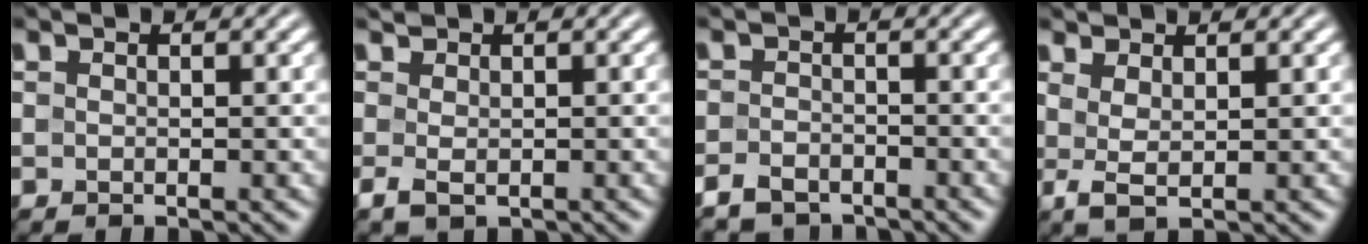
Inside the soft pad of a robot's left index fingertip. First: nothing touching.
{"total": 2.1, "force": [-0.1, 1.5, 1.5], "torque": [-0.034, -0.002, -0.003]}
{"total": 3.1, "force": [-2.5, 1.5, 0.9], "torque": [-0.012, -0.002, -0.052]}
{"total": 2.4, "force": [0.9, 0.7, 2.1], "torque": [-0.045, -0.001, 0.021]}